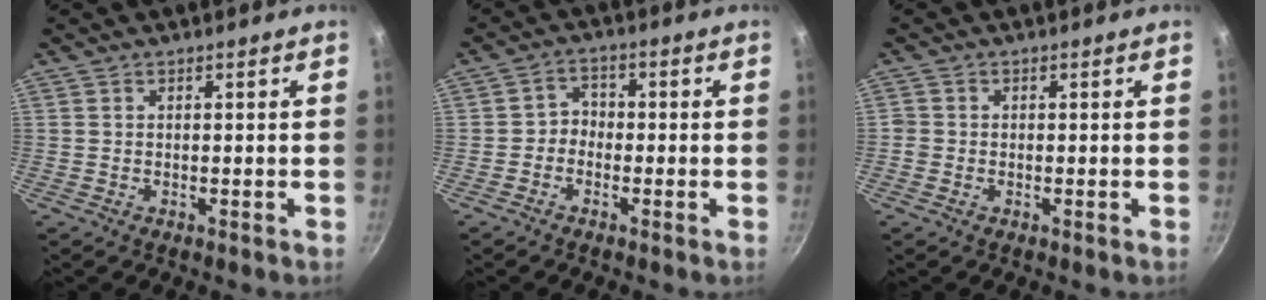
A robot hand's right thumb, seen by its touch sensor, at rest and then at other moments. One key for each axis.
{"total": 3.0, "fx": -1.2, "fy": 2.5, "fz": 1.2, "tx": 0.001, "ty": 0.022, "tz": -0.031}
{"total": 1.4, "fx": -0.6, "fy": 1.2, "fz": 0.4, "tx": -0.006, "ty": 0.001, "tz": -0.013}